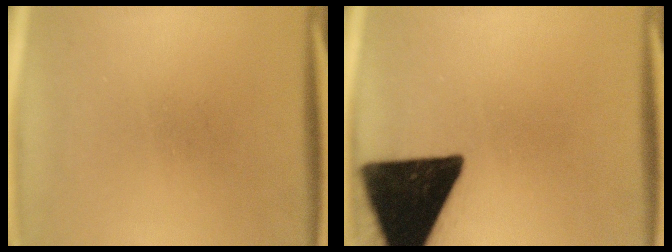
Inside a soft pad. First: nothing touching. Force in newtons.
{"total": 18.9}